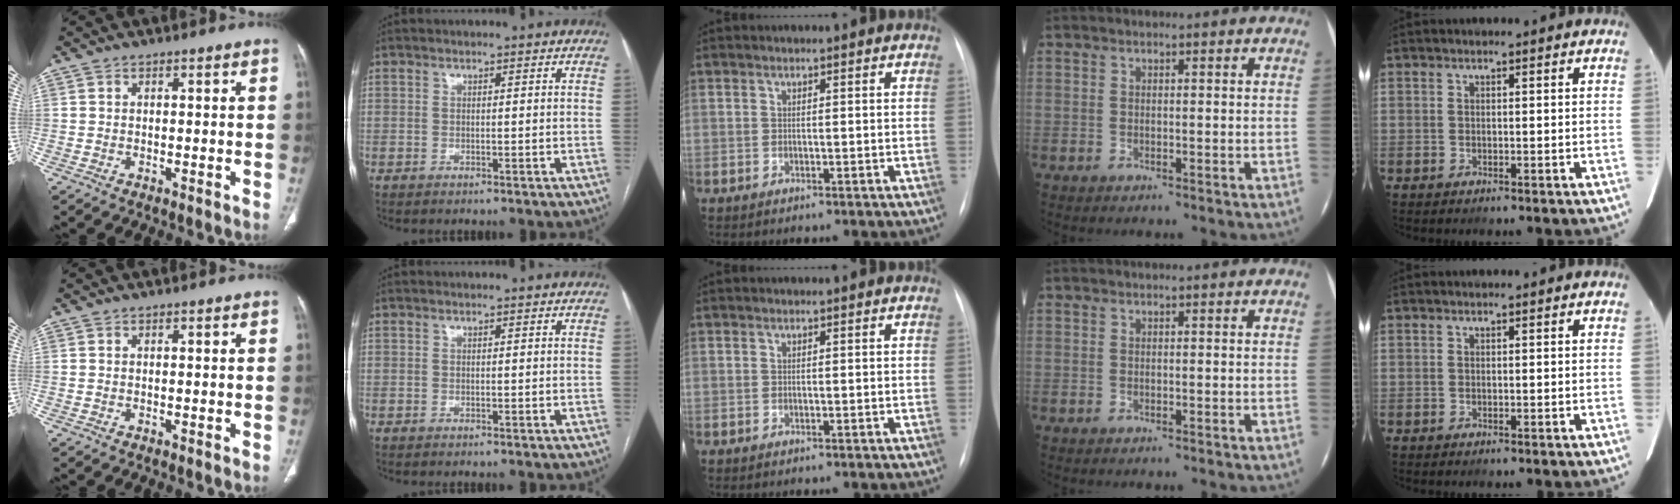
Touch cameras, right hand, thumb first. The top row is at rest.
{}